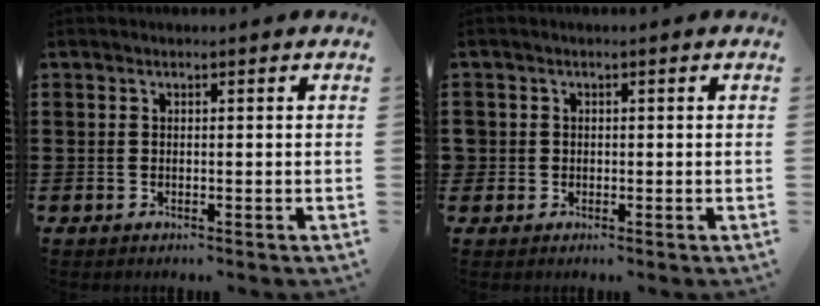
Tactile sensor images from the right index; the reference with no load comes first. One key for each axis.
{"total": 1.2, "fx": 0.0, "fy": 1.2, "fz": 0.2, "tx": -0.007, "ty": 0.005, "tz": -0.002}